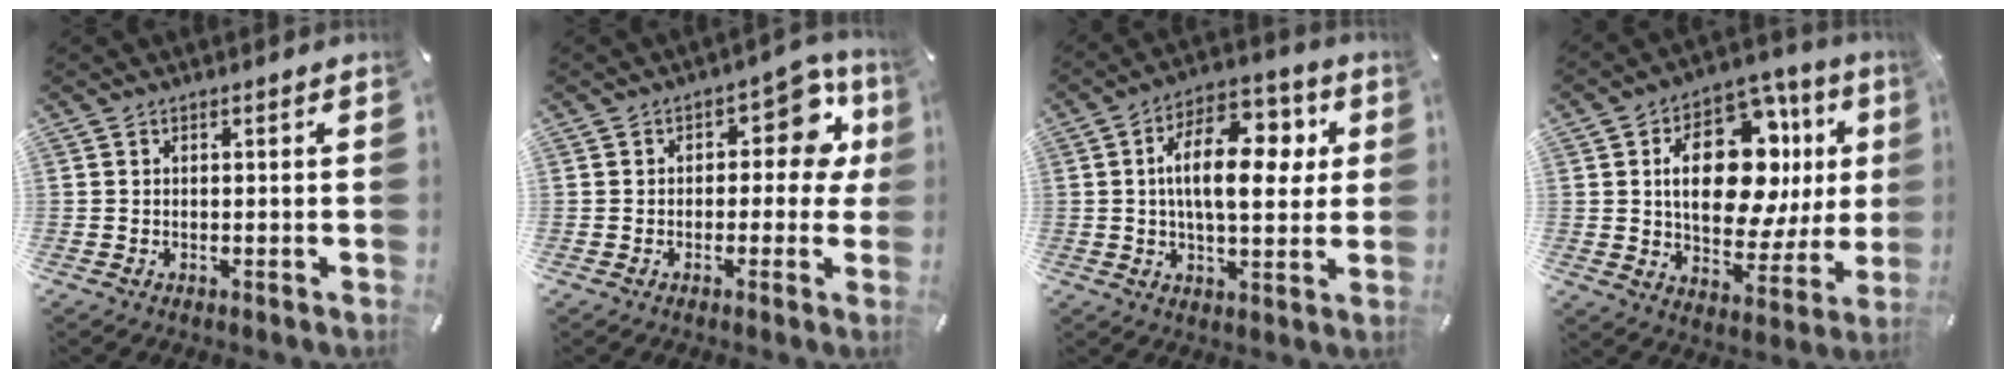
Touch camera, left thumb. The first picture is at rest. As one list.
[{"total": 10.0, "force": [2.8, 5.9, 7.6], "torque": [-0.092, -0.011, 0.044]}, {"total": 16.1, "force": [3.0, 8.3, 13.5], "torque": [-0.224, 0.003, 0.047]}, {"total": 21.8, "force": [5.3, 12.9, 16.8], "torque": [-0.253, -0.026, 0.086]}]